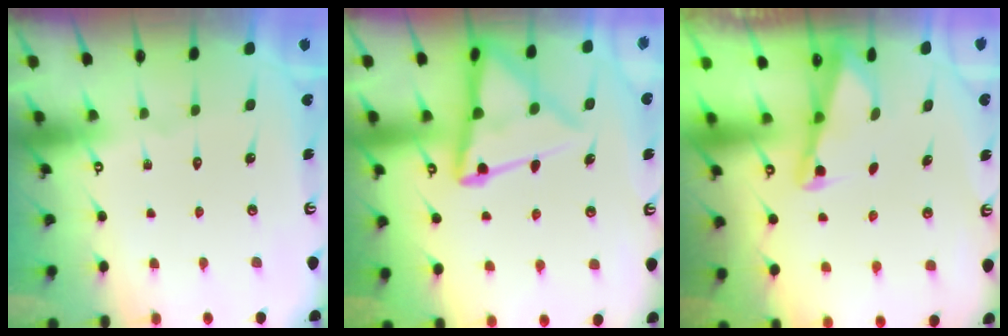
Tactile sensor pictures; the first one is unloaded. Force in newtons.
{"total": 13.8, "press": 13.8, "slide": 1.2}
{"total": 2.0, "press": 2.0, "slide": 0.3}